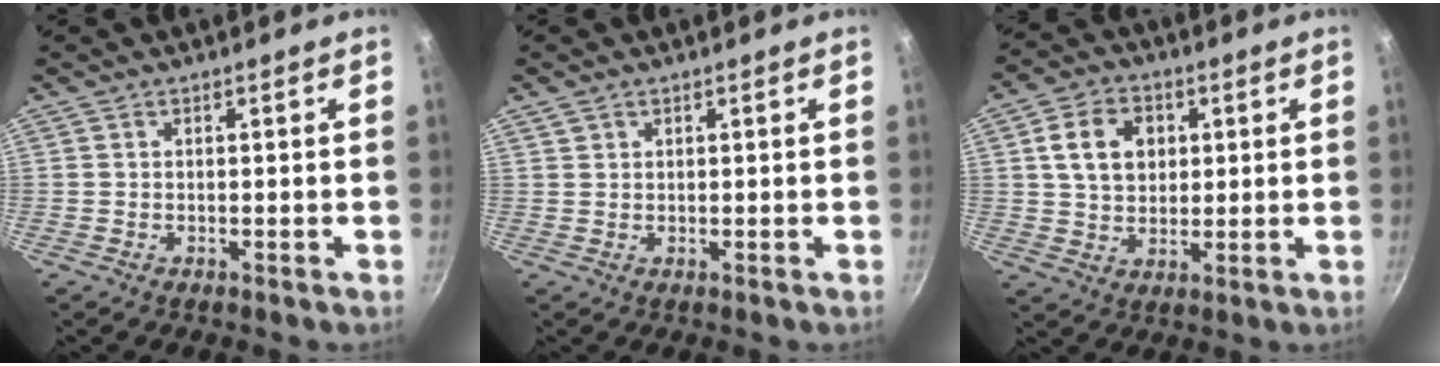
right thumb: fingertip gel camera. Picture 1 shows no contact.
{"total": 1.3, "force": [0.8, 0.9, 0.4], "torque": [-0.003, 0.002, 0.013]}
{"total": 9.7, "force": [2.3, 7.4, 5.8], "torque": [-0.079, 0.004, 0.037]}